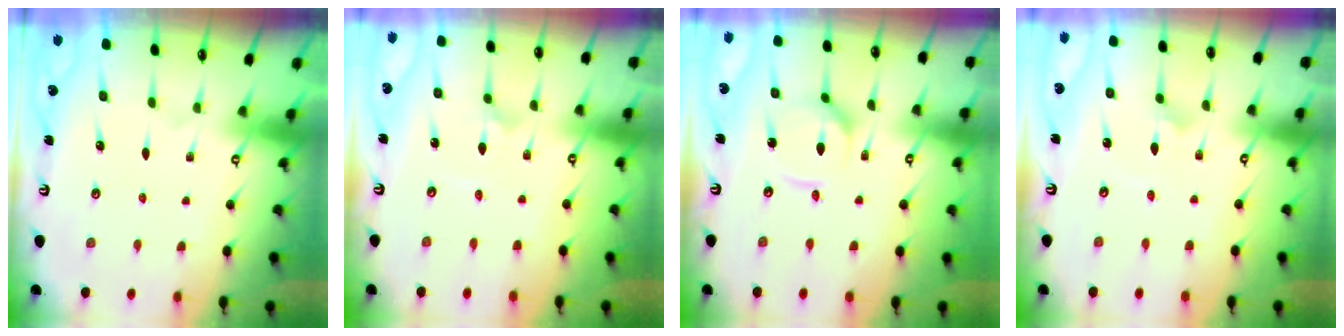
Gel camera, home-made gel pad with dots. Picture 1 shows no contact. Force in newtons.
{"total": 1.1, "press": 1.0, "slide": 0.2}
{"total": 6.6, "press": 6.6, "slide": 0.7}
{"total": 2.1, "press": 2.1, "slide": 0.1}